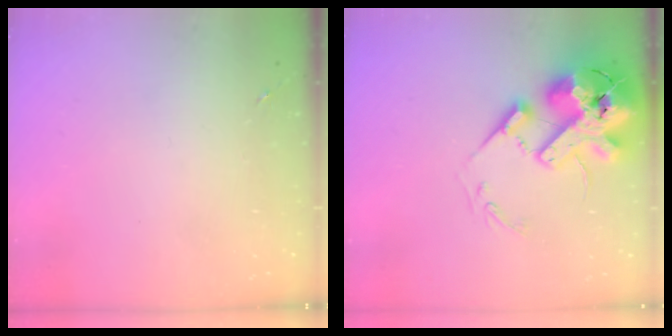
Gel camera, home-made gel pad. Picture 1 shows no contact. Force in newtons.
{"total": 23.0, "press": 22.7, "slide": 3.8}